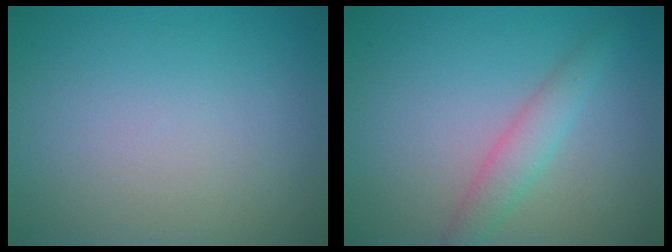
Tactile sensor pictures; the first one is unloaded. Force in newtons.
{"total": 2.5, "press": 2.5, "slide": 0.1}